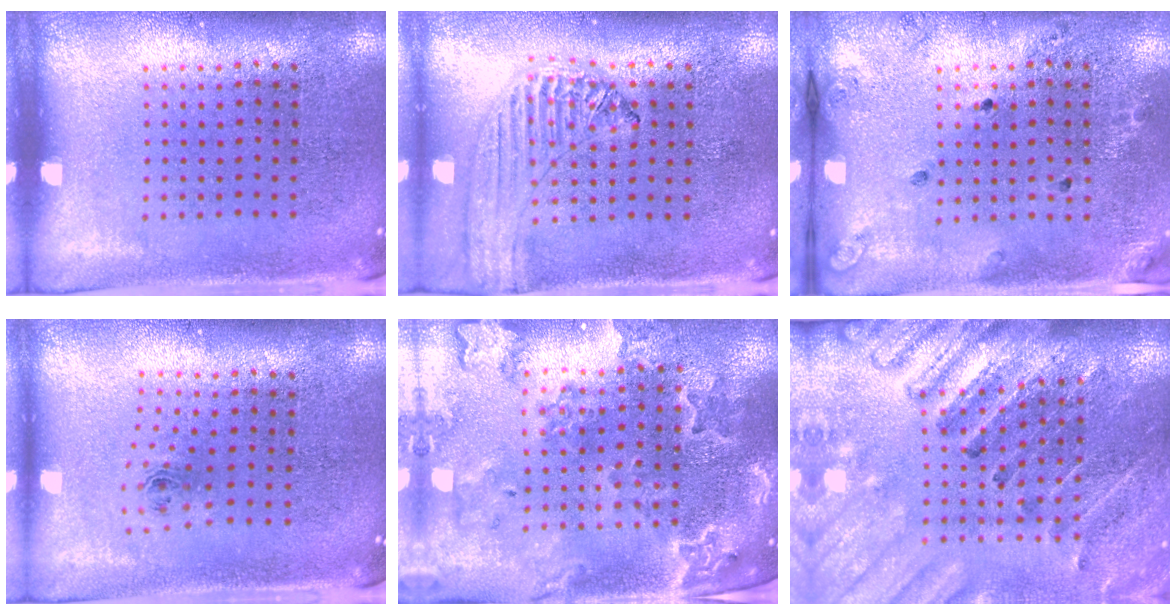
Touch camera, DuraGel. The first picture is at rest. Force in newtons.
{"total": 1.3, "press": 1.3, "slide": 0.2}
{"total": 1.4, "press": 1.3, "slide": 0.7}
{"total": 0.9, "press": 0.4, "slide": 0.8}
{"total": 2.2, "press": 2.1, "slide": 0.4}
{"total": 2.6, "press": 2.6, "slide": 0.2}